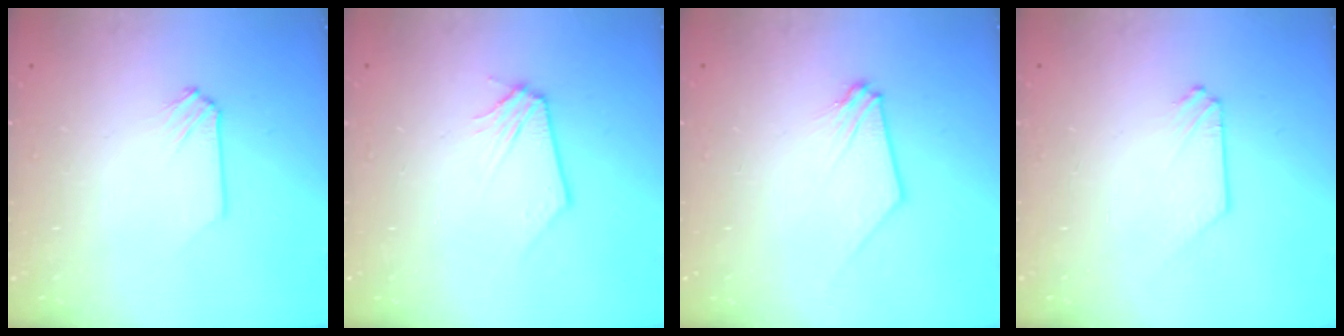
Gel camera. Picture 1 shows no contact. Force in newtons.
{"total": 0.0}
{"total": 0.0}
{"total": 0.0}